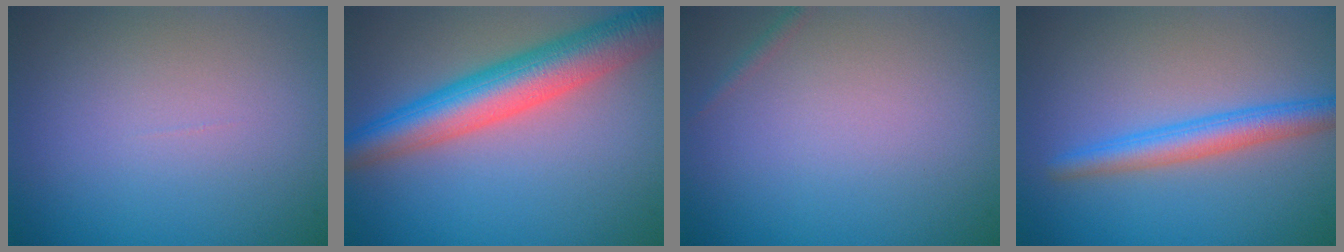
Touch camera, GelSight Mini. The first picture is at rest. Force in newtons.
{"total": 7.7, "press": 7.7, "slide": 0.4}
{"total": 0.5, "press": 0.5, "slide": 0.0}
{"total": 3.5, "press": 3.5, "slide": 0.1}